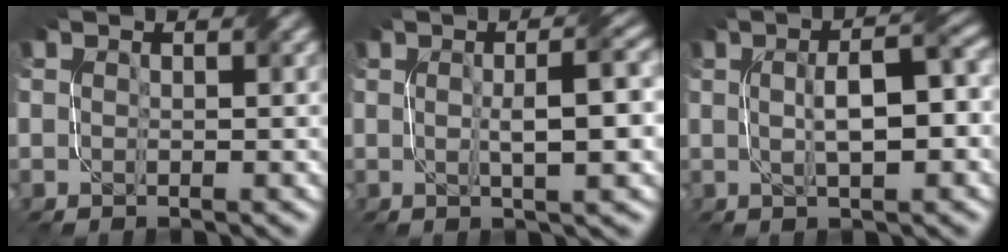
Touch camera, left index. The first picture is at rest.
{"total": 5.3, "force": [0.2, 1.1, 5.2], "torque": [-0.075, 0.008, 0.004]}
{"total": 5.6, "force": [0.3, 1.6, 5.3], "torque": [-0.081, 0.010, 0.008]}